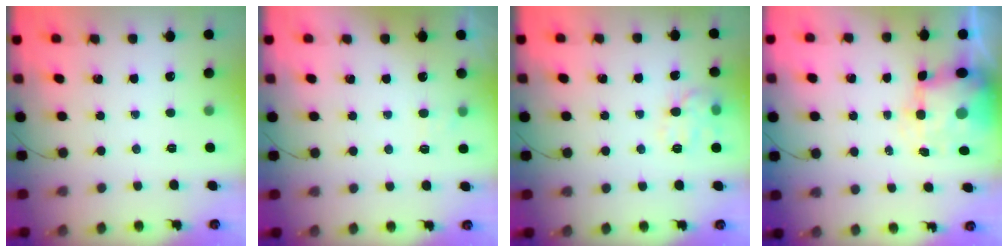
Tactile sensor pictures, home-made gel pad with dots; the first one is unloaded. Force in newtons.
{"total": 1.6, "press": 1.2, "slide": 1.1}
{"total": 10.4, "press": 10.4, "slide": 0.4}
{"total": 7.8, "press": 7.6, "slide": 1.7}